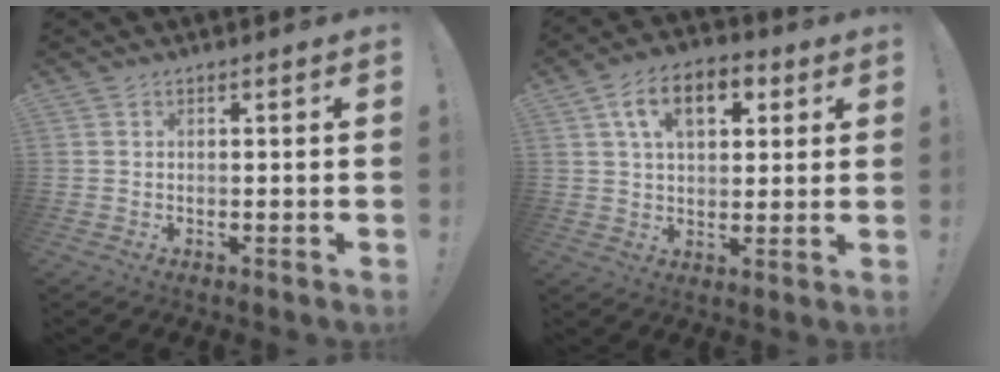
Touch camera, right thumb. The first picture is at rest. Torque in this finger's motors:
{"motor_torque": [0.08, 0.31, 0.57, 0.62, 0.06]}